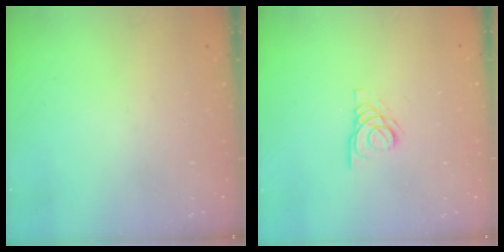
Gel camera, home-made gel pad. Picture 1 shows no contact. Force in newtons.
{"total": 2.8, "press": 2.8, "slide": 0.3}